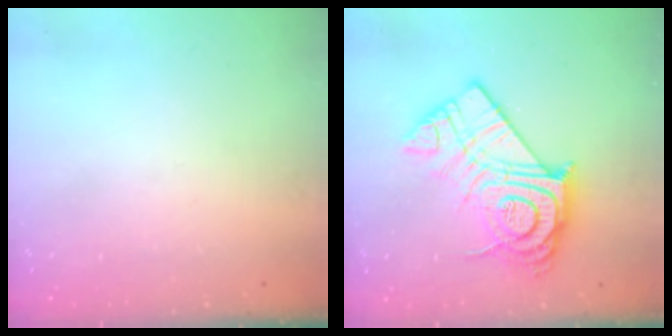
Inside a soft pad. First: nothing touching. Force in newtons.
{"total": 20.8, "press": 20.7, "slide": 1.6}